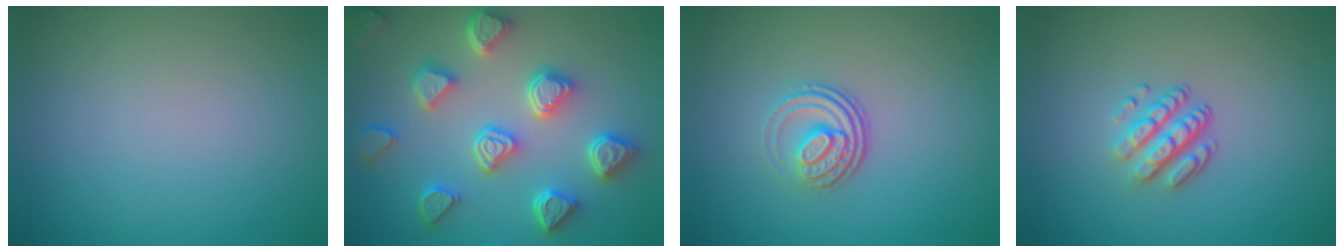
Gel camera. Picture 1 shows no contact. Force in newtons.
{"total": 7.0, "press": 6.0, "slide": 3.6}
{"total": 3.3, "press": 2.4, "slide": 2.2}
{"total": 3.4, "press": 2.4, "slide": 2.4}